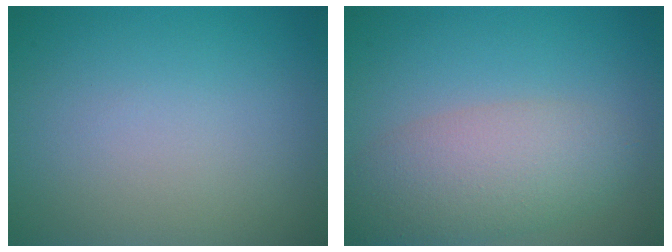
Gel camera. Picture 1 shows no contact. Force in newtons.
{"total": 5.4, "press": 5.4, "slide": 0.3}